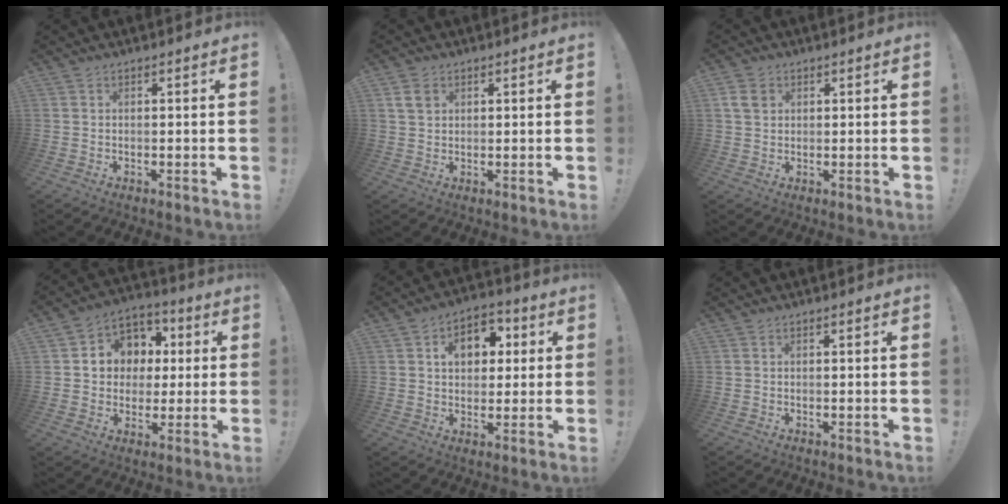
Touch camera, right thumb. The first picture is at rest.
{"total": 4.0, "force": [1.7, 2.8, 2.2], "torque": [-0.032, 0.001, 0.033]}
{"total": 5.0, "force": [1.6, 3.7, 2.9], "torque": [-0.043, 0.005, 0.034]}
{"total": 9.9, "force": [0.6, 9.4, 2.9], "torque": [-0.035, 0.000, 0.022]}
{"total": 10.0, "force": [2.8, 7.7, 5.8], "torque": [-0.082, 0.003, 0.052]}
{"total": 0.0}